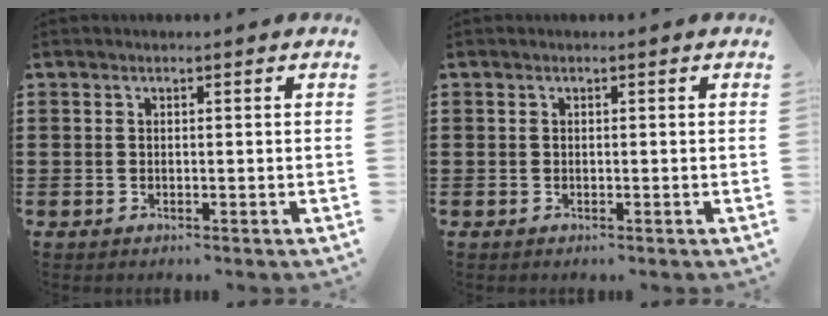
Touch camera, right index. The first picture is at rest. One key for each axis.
{"total": 0.0}